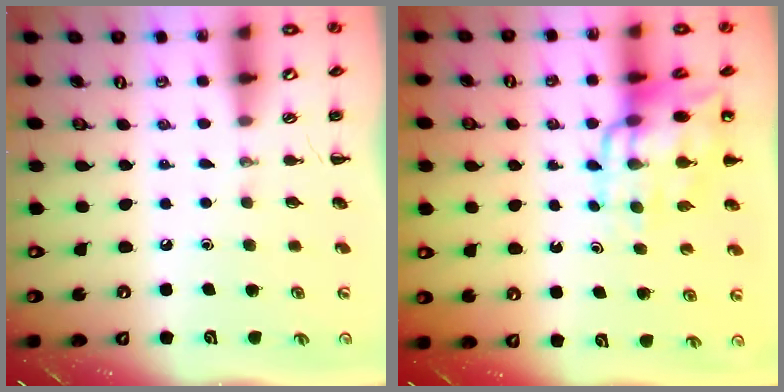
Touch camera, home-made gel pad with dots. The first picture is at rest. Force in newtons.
{"total": 13.4, "press": 13.0, "slide": 3.1}